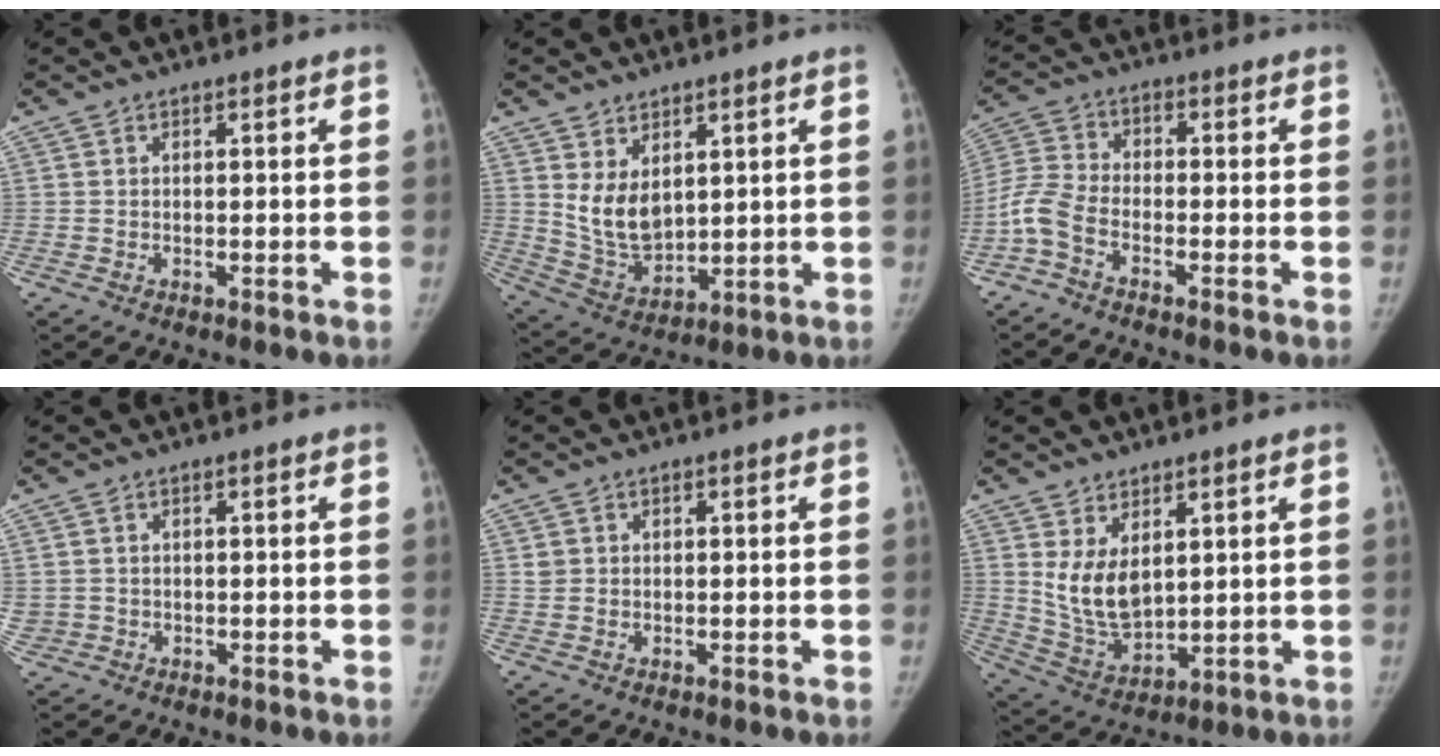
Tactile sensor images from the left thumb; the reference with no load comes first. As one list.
[{"total": 8.5, "force": [3.0, 5.2, 6.0], "torque": [-0.089, -0.030, 0.081]}, {"total": 6.2, "force": [-3.5, 2.7, 4.4], "torque": [-0.106, 0.025, -0.086]}, {"total": 2.5, "force": [0.2, 2.4, 0.5], "torque": [-0.007, 0.005, 0.011]}, {"total": 1.4, "force": [0.3, 1.4, 0.4], "torque": [0.002, 0.001, 0.006]}, {"total": 9.3, "force": [3.1, 5.3, 7.0], "torque": [-0.114, -0.029, 0.081]}]